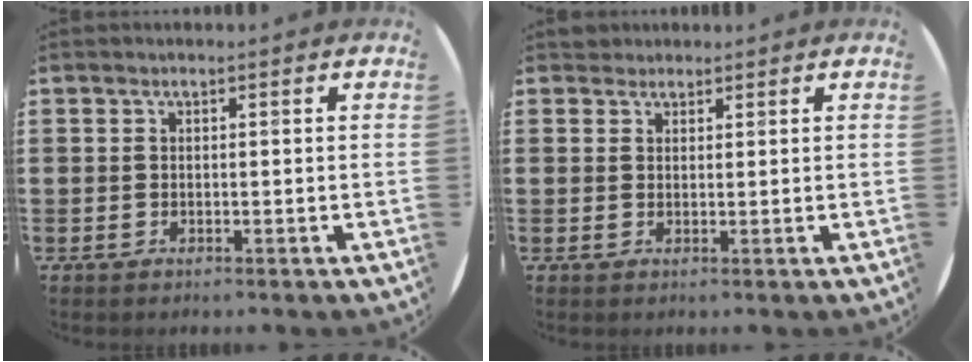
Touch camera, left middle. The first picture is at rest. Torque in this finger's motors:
{"motor_torque": [0.26, -0.20, -0.01, 0.01]}